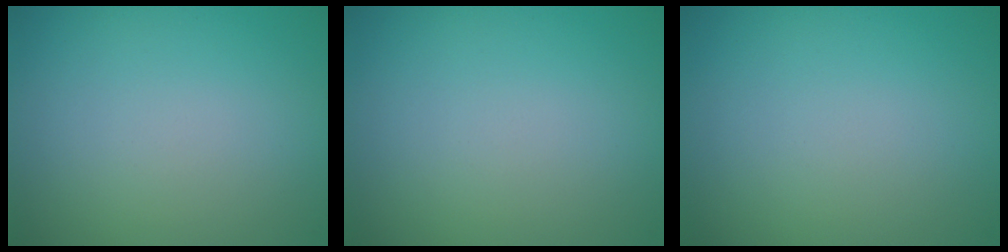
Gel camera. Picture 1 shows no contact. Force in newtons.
{"total": 0.0}
{"total": 0.0}